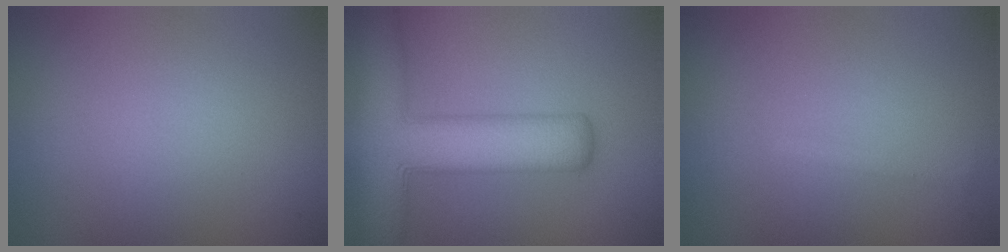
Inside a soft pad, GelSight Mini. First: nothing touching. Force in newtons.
{"total": 9.9, "press": 9.9, "slide": 0.4}
{"total": 0.6, "press": 0.6, "slide": 0.0}